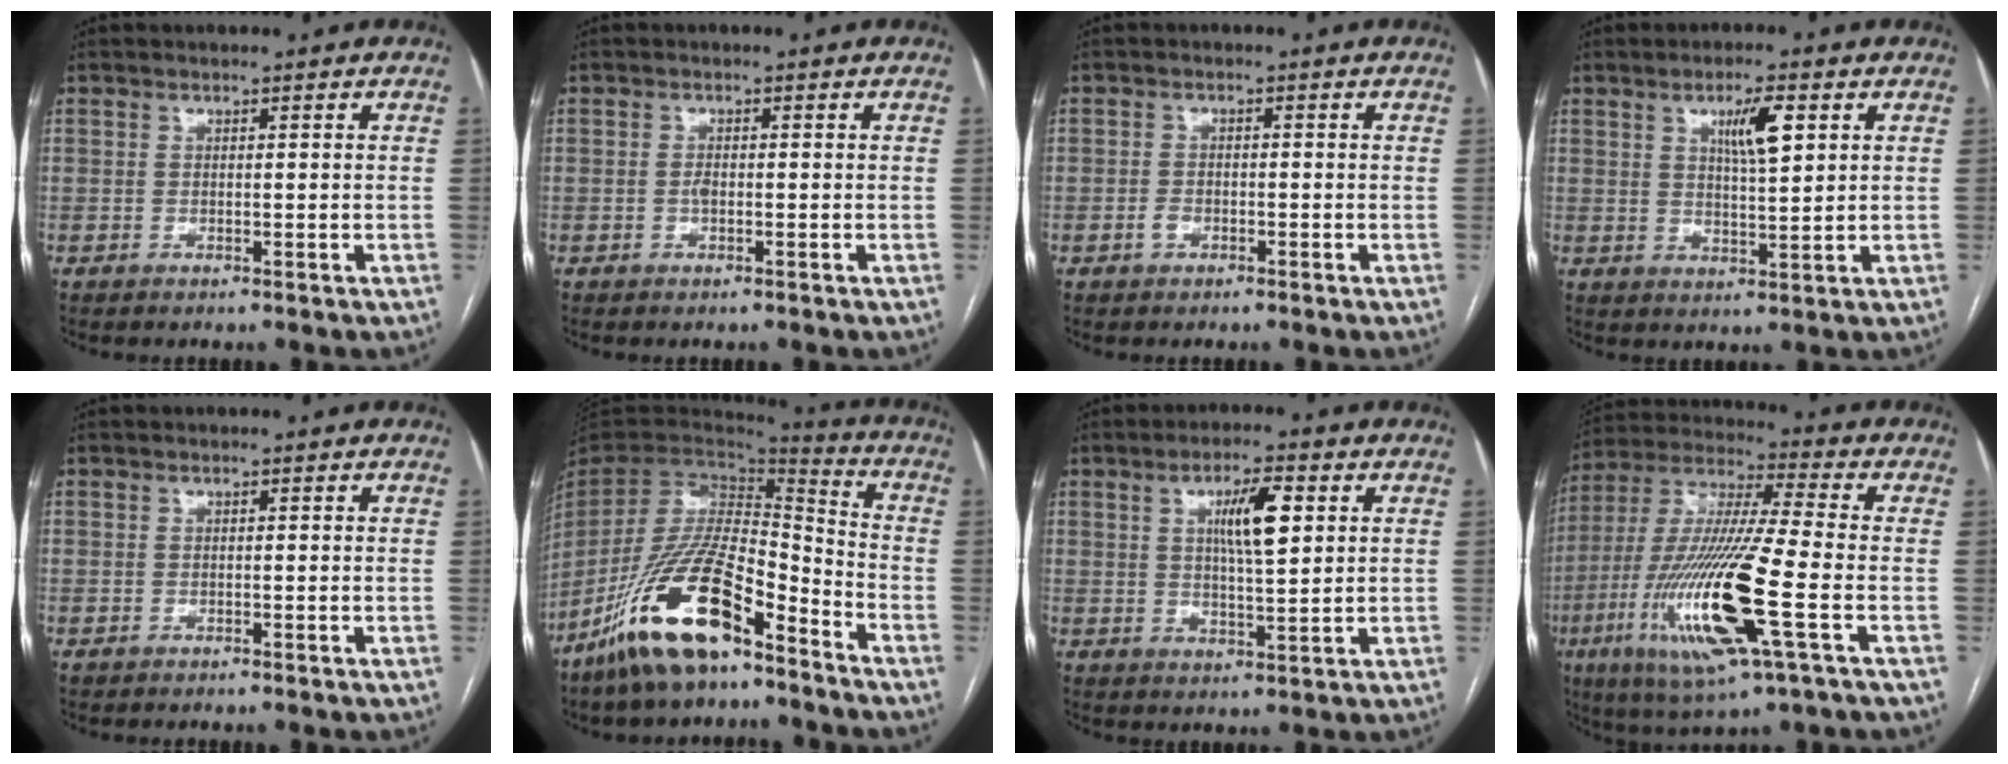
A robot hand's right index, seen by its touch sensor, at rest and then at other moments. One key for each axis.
{"total": 1.0, "fx": -0.3, "fy": 0.4, "fz": 0.9, "tx": -0.018, "ty": 0.001, "tz": -0.006}
{"total": 1.6, "fx": -0.9, "fy": 1.0, "fz": 0.9, "tx": -0.020, "ty": 0.004, "tz": -0.013}
{"total": 6.0, "fx": 2.4, "fy": 1.0, "fz": 5.3, "tx": -0.094, "ty": 0.003, "tz": 0.044}
{"total": 0.0}
{"total": 19.4, "fx": -12.8, "fy": 4.8, "fz": 13.8, "tx": -0.301, "ty": -0.023, "tz": -0.239}
{"total": 7.3, "fx": 2.2, "fy": 1.4, "fz": 6.8, "tx": -0.120, "ty": 0.007, "tz": 0.040}
{"total": 20.6, "fx": -6.4, "fy": 1.3, "fz": 19.6, "tx": -0.427, "ty": -0.031, "tz": -0.120}